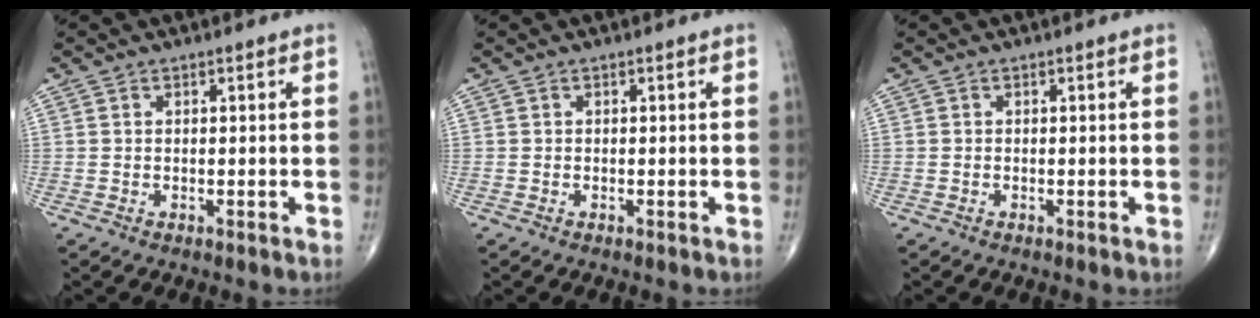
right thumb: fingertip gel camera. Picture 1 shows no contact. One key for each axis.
{"total": 0.0}
{"total": 0.0}